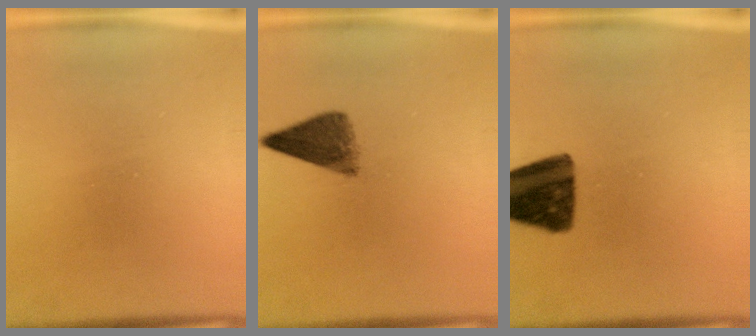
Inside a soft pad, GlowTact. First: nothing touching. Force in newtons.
{"total": 5.3}
{"total": 14.5}